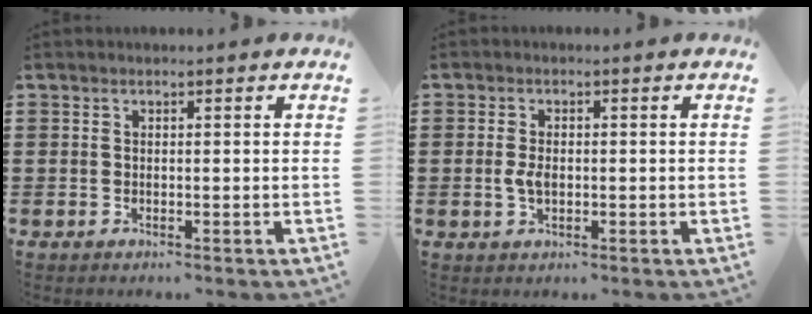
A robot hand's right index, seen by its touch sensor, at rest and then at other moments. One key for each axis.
{"total": 2.8, "fx": -0.2, "fy": 1.6, "fz": 2.3, "tx": -0.059, "ty": -0.001, "tz": -0.009}